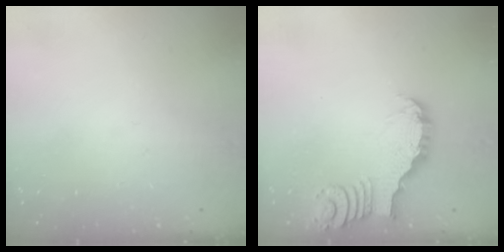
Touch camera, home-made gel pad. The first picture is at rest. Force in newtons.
{"total": 3.5, "press": 3.5, "slide": 0.3}